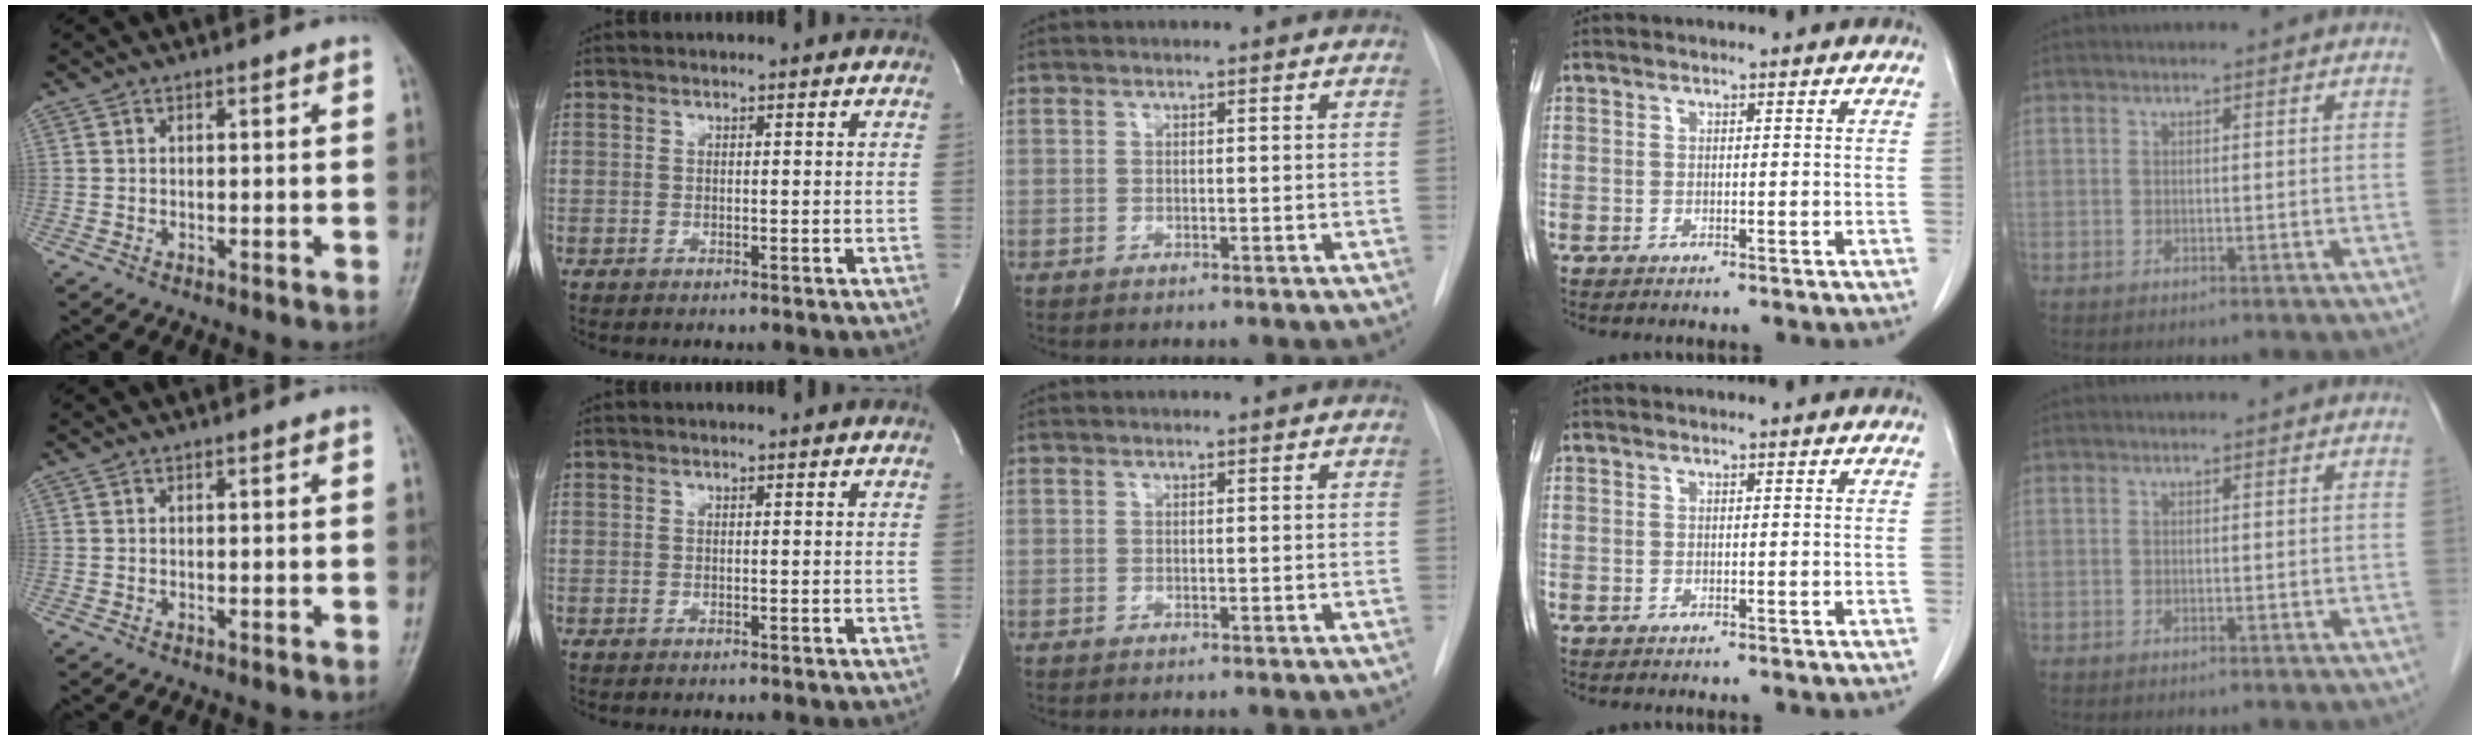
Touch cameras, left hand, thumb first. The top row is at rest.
{}